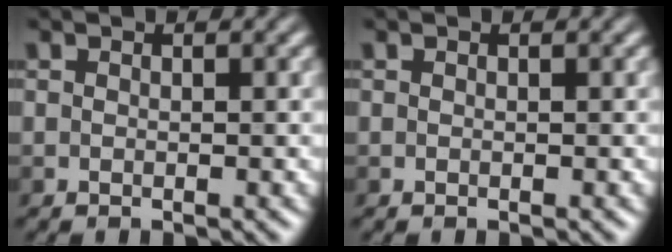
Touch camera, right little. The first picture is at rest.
{"total": 0.0}